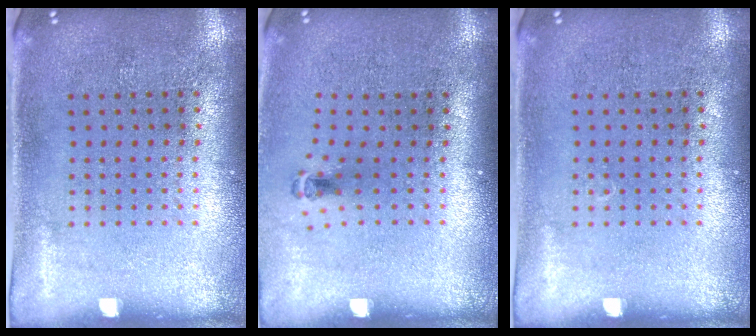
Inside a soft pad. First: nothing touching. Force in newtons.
{"total": 0.6, "press": 0.4, "slide": 0.5}
{"total": 0.0}